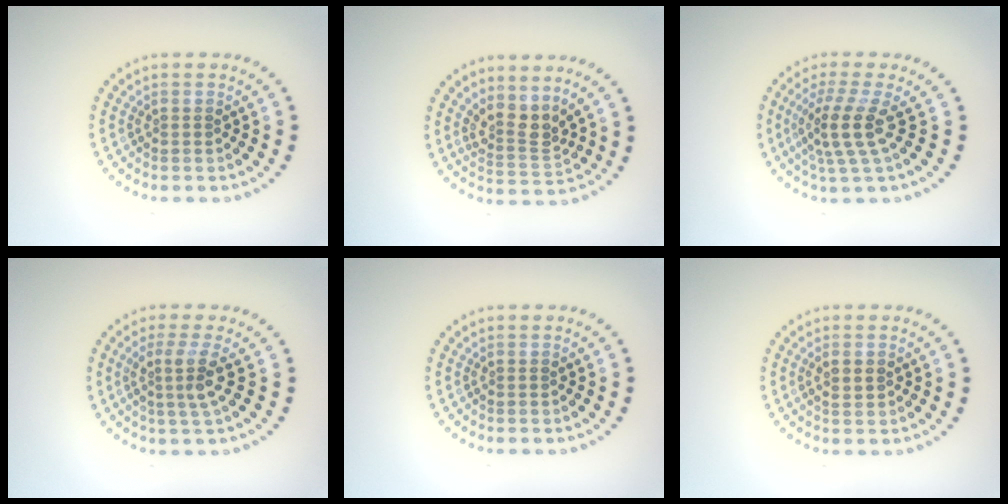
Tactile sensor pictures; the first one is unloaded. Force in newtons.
{"total": 2.8, "press": 2.1, "slide": 1.9}
{"total": 3.7, "press": 2.7, "slide": 2.5}
{"total": 2.8, "press": 2.0, "slide": 1.9}
{"total": 0.0}
{"total": 1.1, "press": 1.1, "slide": 0.1}